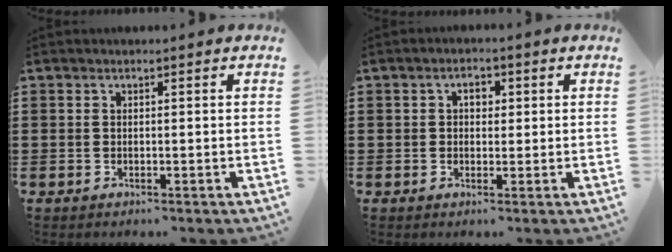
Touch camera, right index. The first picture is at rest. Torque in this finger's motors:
{"motor_torque": [0.42, 0.37, 0.01, 0.03]}